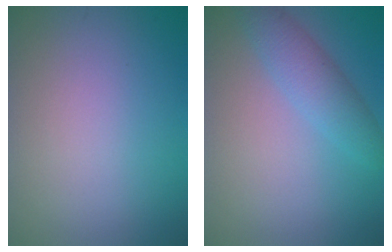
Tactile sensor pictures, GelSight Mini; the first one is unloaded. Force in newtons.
{"total": 3.0, "press": 3.0, "slide": 0.1}